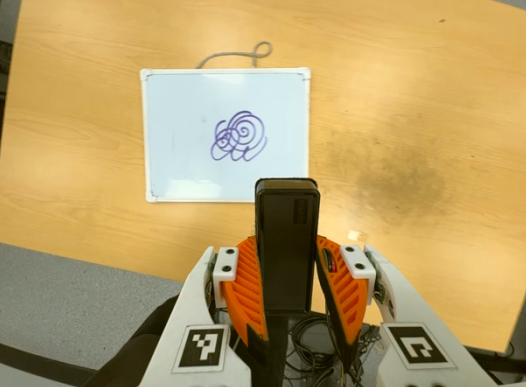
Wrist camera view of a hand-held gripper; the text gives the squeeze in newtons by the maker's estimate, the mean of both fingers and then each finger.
{"total": 4.8, "left": 3.3, "right": 6.2}